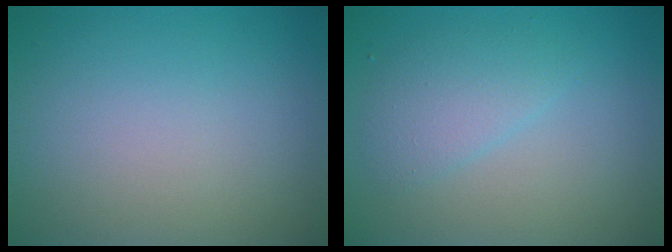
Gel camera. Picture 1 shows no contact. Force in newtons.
{"total": 2.5, "press": 2.5, "slide": 0.1}